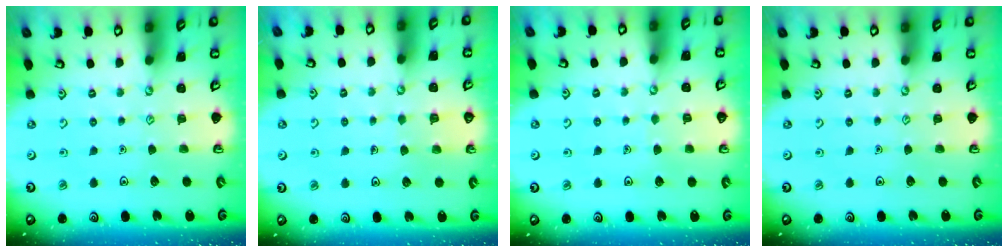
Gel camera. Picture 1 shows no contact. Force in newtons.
{"total": 3.5, "press": 3.5, "slide": 0.3}
{"total": 2.4, "press": 2.4, "slide": 0.2}
{"total": 0.0}